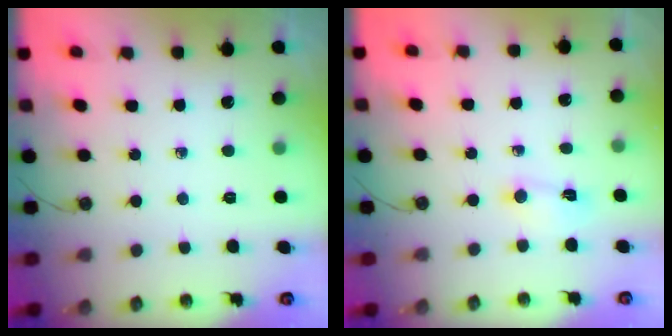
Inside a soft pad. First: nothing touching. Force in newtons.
{"total": 3.8, "press": 3.7, "slide": 0.4}